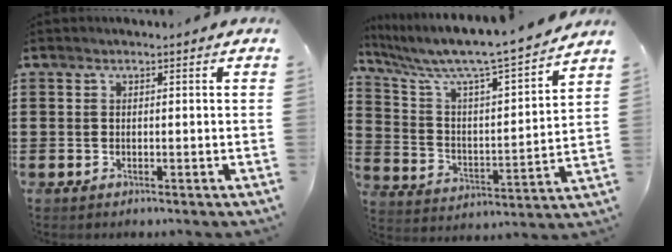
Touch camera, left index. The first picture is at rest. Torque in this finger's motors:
{"motor_torque": [1.05, -1.09, 0.40, 0.21]}